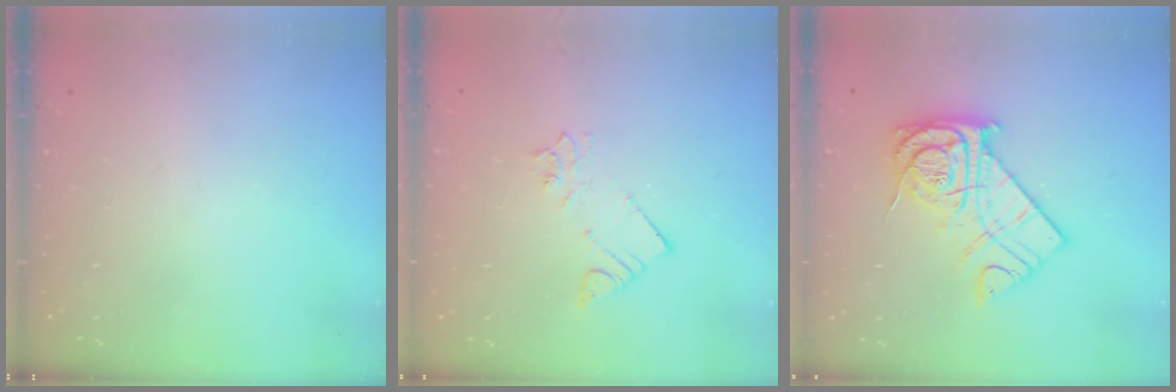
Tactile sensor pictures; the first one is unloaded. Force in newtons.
{"total": 2.2, "press": 2.2, "slide": 0.1}
{"total": 18.9, "press": 18.8, "slide": 1.8}